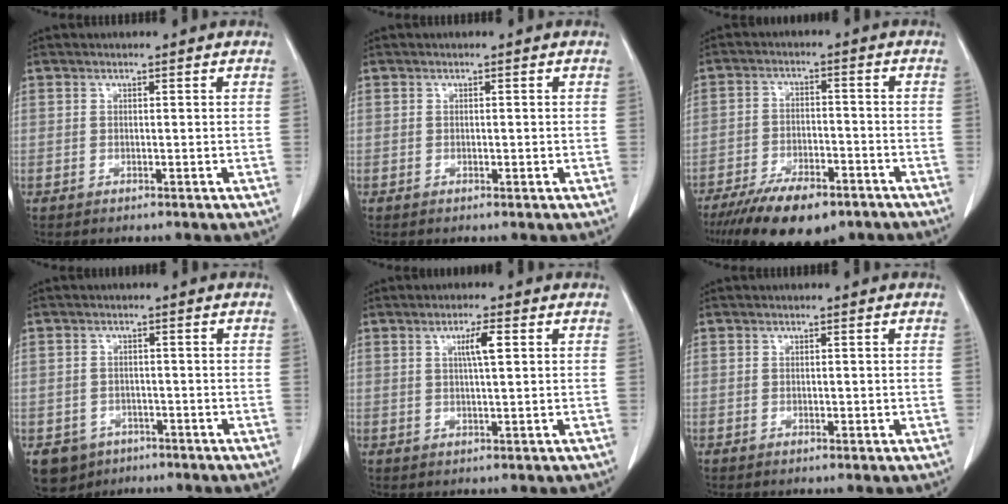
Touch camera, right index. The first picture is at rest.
{"total": 0.8, "force": [-0.2, 0.4, 0.7], "torque": [-0.010, 0.000, -0.001]}
{"total": 12.5, "force": [-9.0, 4.4, 7.5], "torque": [-0.122, -0.011, -0.145]}
{"total": 5.1, "force": [-3.0, 4.1, 0.6], "torque": [-0.010, 0.007, -0.040]}
{"total": 3.5, "force": [1.1, 0.1, 3.3], "torque": [-0.057, 0.001, 0.017]}
{"total": 1.0, "force": [-0.2, 0.5, 0.8], "torque": [-0.010, 0.000, -0.001]}